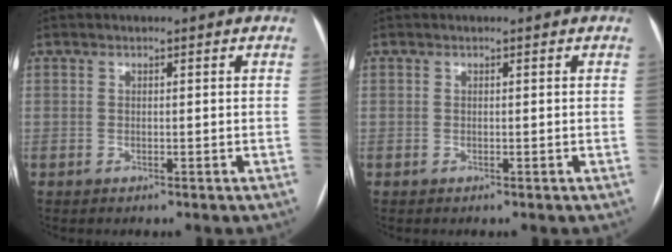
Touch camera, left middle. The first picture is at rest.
{"total": 0.0}